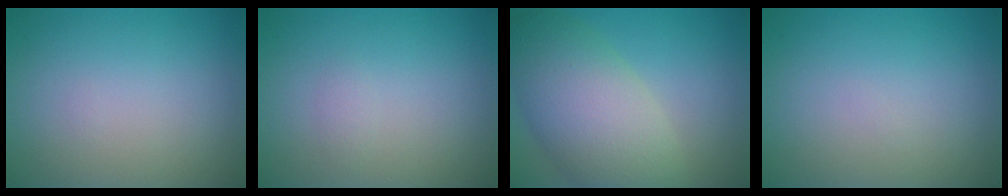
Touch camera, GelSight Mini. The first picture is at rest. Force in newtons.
{"total": 0.7, "press": 0.7, "slide": 0.0}
{"total": 8.7, "press": 8.7, "slide": 0.4}
{"total": 0.0}